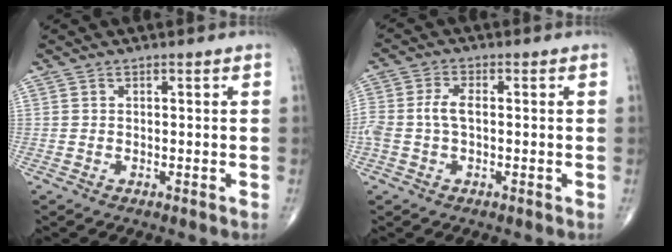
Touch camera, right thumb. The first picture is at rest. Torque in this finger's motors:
{"motor_torque": [0.16, 0.12, 0.48, 0.28, 0.05]}